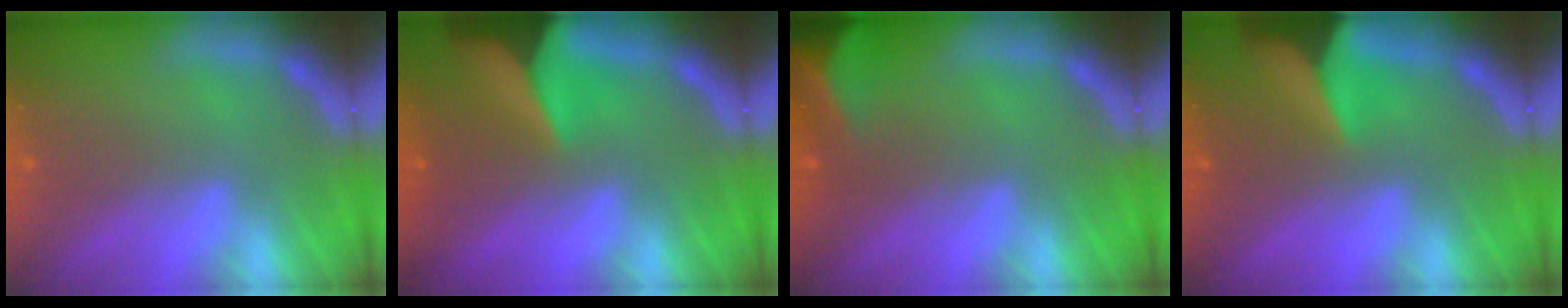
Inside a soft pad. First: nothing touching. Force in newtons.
{"total": 10.0}
{"total": 7.0}
{"total": 8.4}